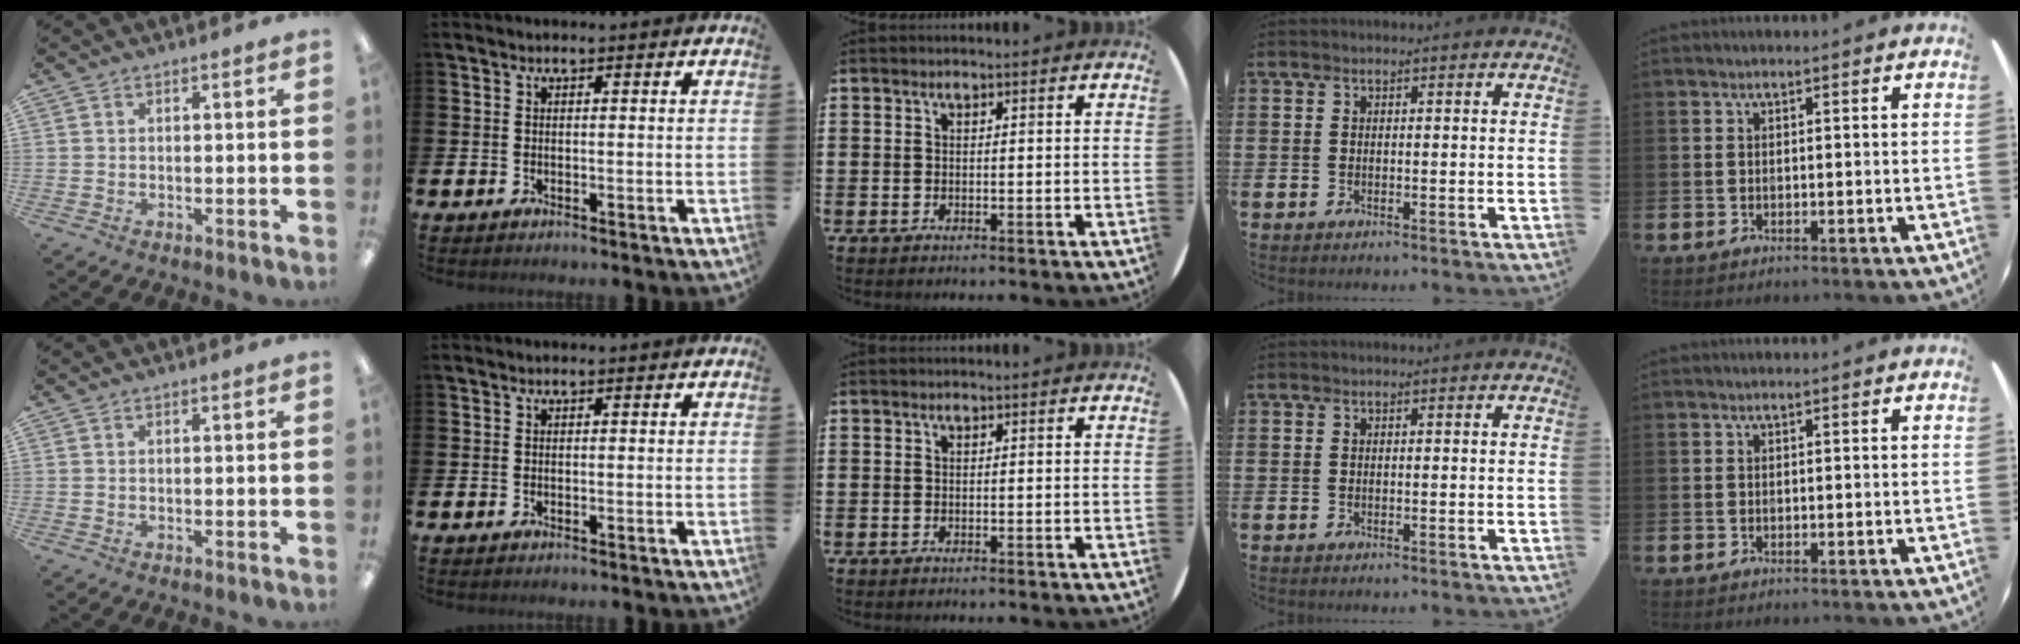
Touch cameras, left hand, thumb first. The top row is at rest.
{}